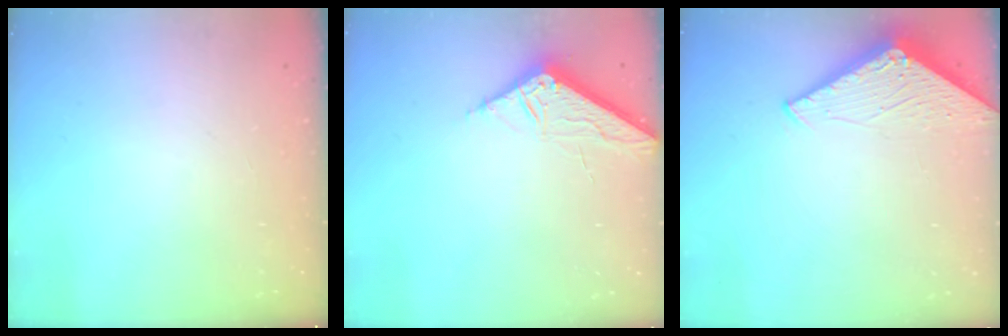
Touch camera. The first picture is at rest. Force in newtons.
{"total": 7.4, "press": 7.3, "slide": 0.8}
{"total": 2.9, "press": 2.9, "slide": 0.2}